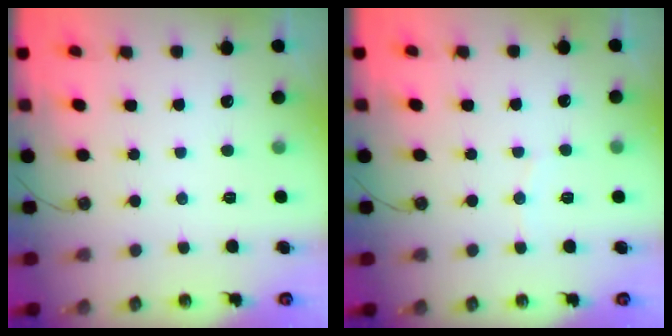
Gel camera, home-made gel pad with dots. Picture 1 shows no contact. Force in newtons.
{"total": 3.4, "press": 3.3, "slide": 0.4}